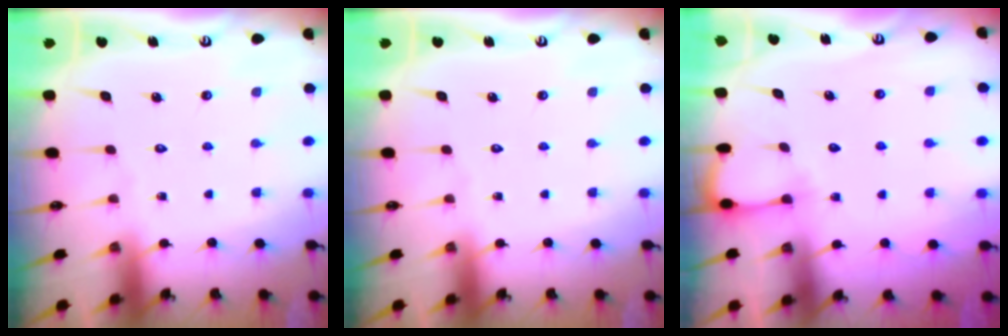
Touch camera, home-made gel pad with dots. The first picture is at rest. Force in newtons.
{"total": 0.0}
{"total": 3.3, "press": 3.3, "slide": 0.4}